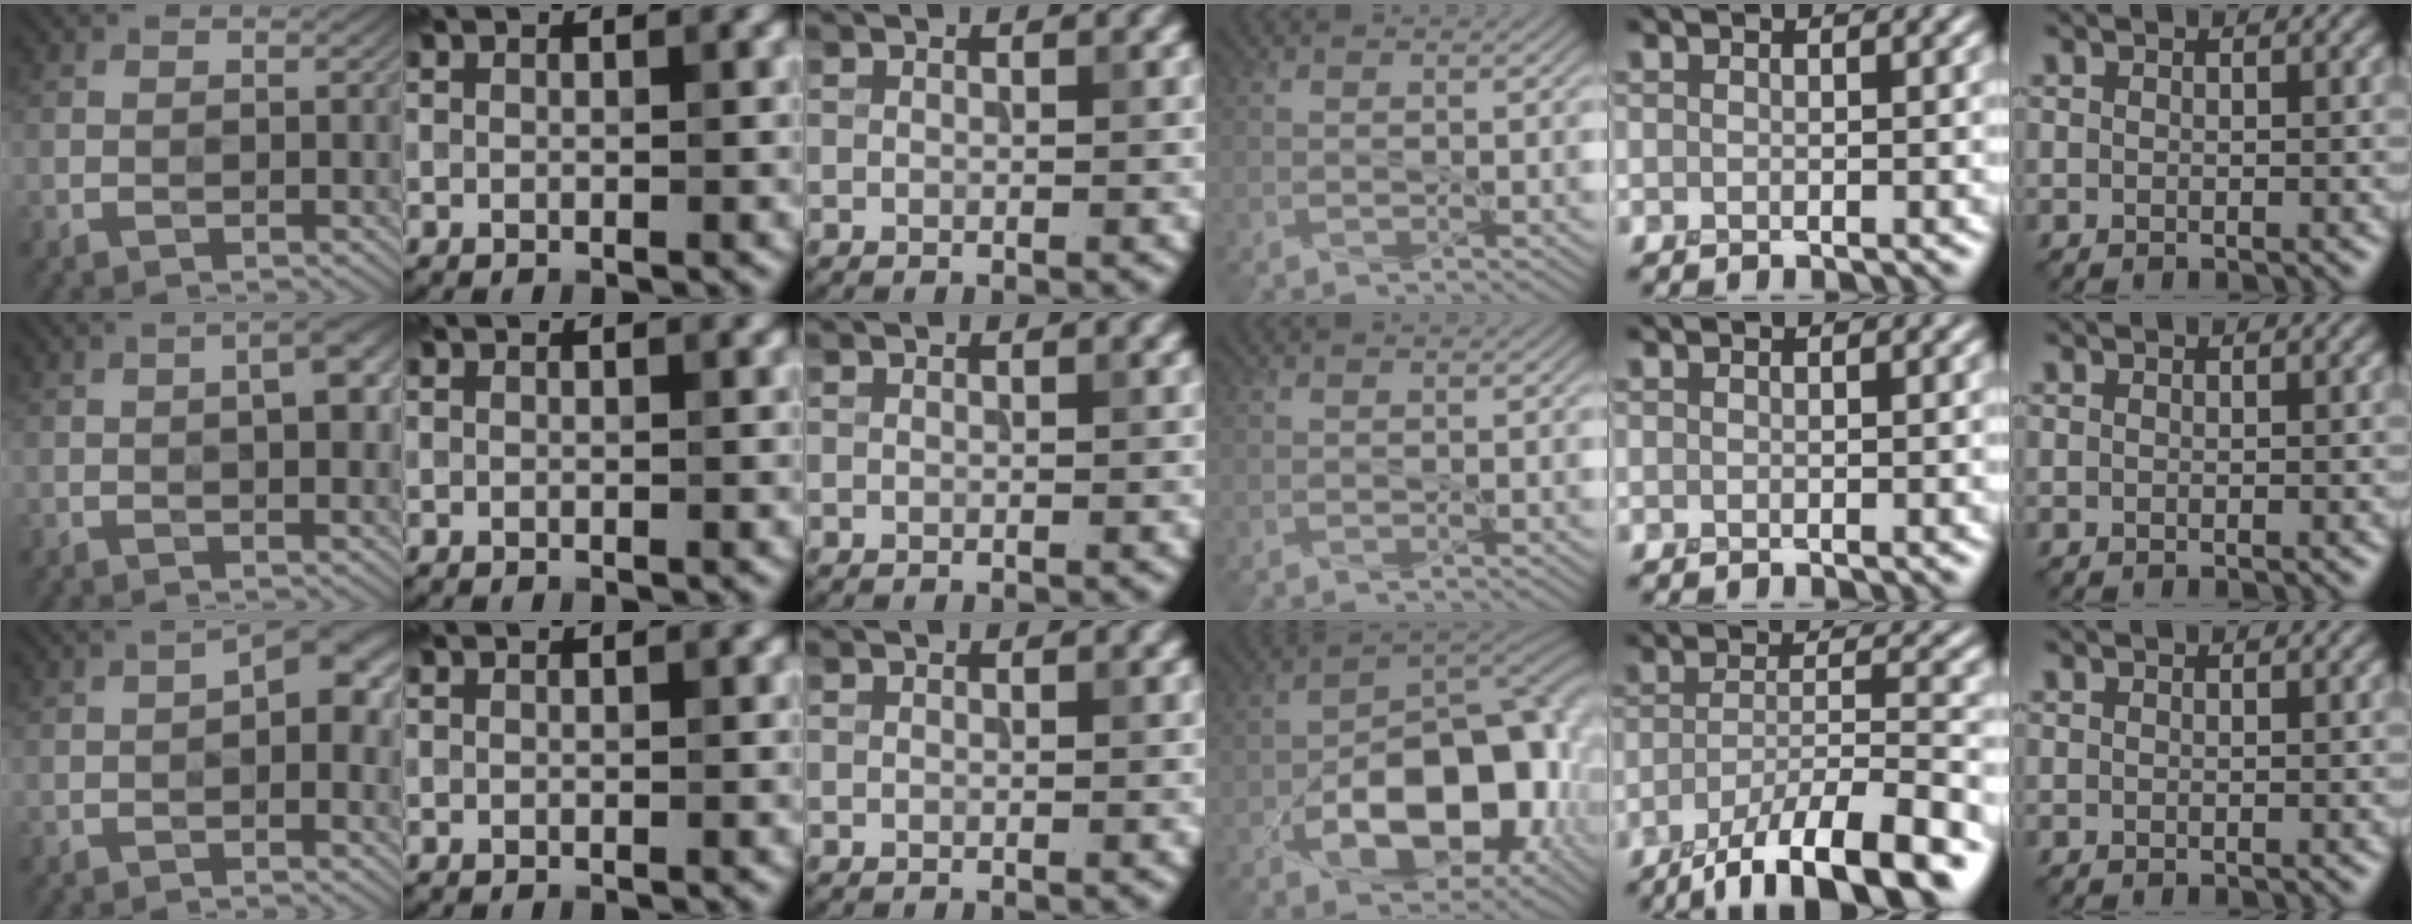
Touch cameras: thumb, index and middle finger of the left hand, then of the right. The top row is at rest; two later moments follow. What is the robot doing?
{"motion": "peel", "object": "bandage"}